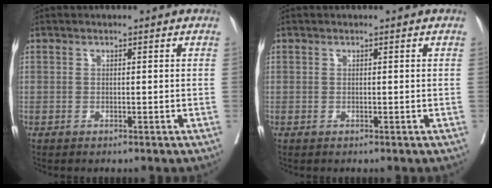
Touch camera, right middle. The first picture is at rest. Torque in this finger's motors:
{"motor_torque": [0.00, 0.00, 0.00, 0.00]}